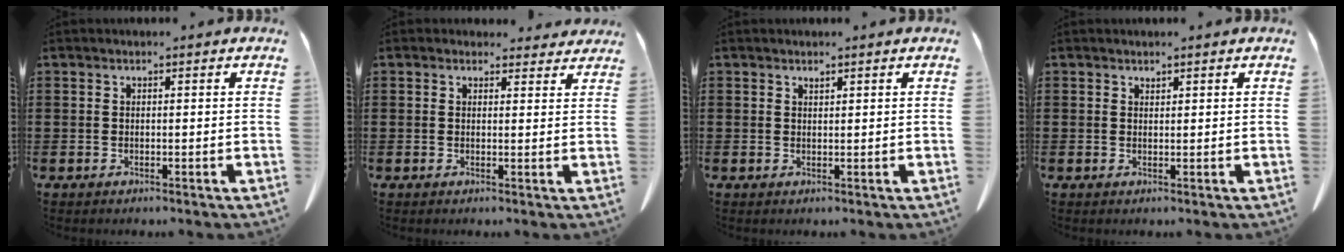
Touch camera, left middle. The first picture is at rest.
{"total": 2.2, "force": [2.0, 0.8, 0.3], "torque": [0.003, -0.004, 0.034]}
{"total": 0.6, "force": [0.6, 0.2, 0.1], "torque": [-0.004, 0.000, 0.011]}
{"total": 0.8, "force": [0.8, 0.3, 0.0], "torque": [-0.002, -0.001, 0.016]}